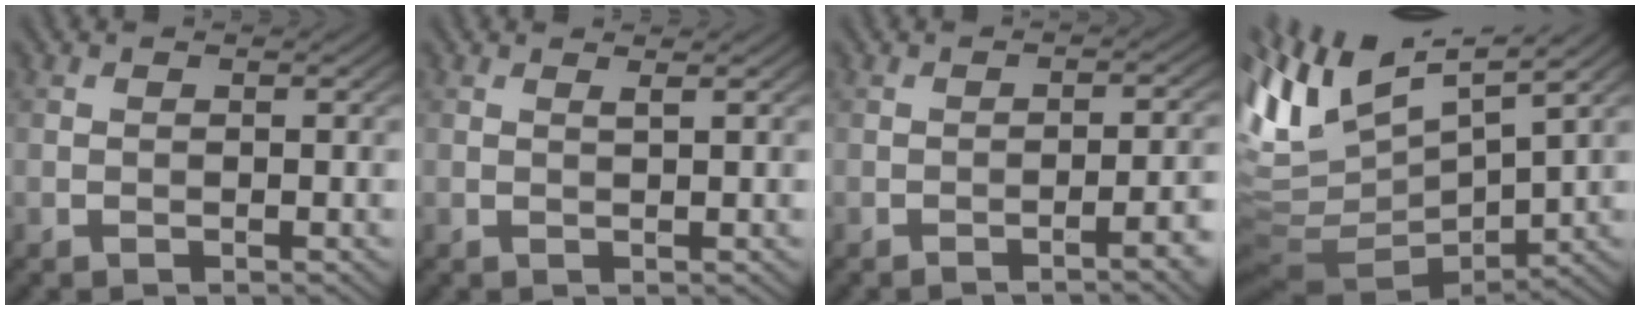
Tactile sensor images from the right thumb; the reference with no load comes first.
{"total": 0.7, "force": [0.5, -0.1, 0.5], "torque": [-0.011, 0.002, 0.008]}
{"total": 4.0, "force": [-2.2, 0.6, 3.3], "torque": [-0.044, 0.014, -0.035]}
{"total": 12.7, "force": [4.2, 4.9, 10.9], "torque": [-0.244, 0.002, 0.106]}